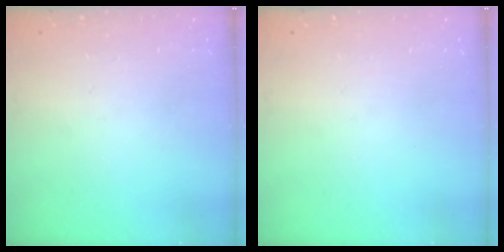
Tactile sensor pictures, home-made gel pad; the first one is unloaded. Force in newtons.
{"total": 0.0}